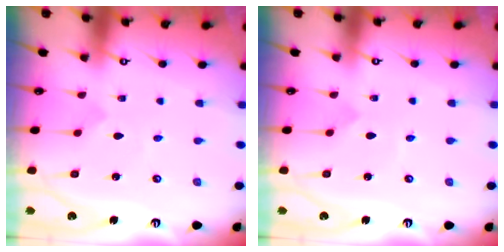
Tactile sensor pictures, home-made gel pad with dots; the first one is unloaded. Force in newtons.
{"total": 1.2, "press": 1.2, "slide": 0.0}